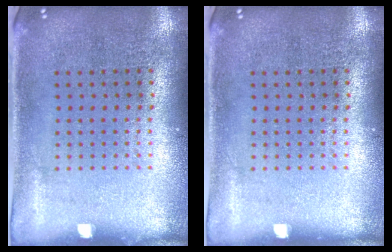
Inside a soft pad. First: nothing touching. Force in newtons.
{"total": 0.0}